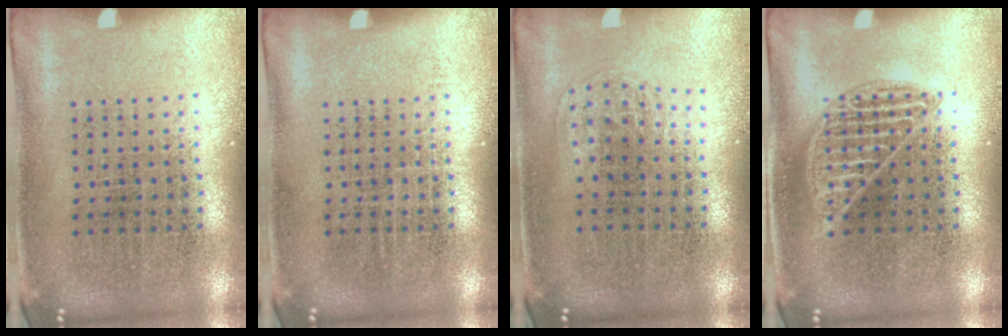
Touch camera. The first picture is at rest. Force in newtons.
{"total": 0.0}
{"total": 1.0, "press": 0.7, "slide": 0.7}
{"total": 1.8, "press": 1.8, "slide": 0.3}